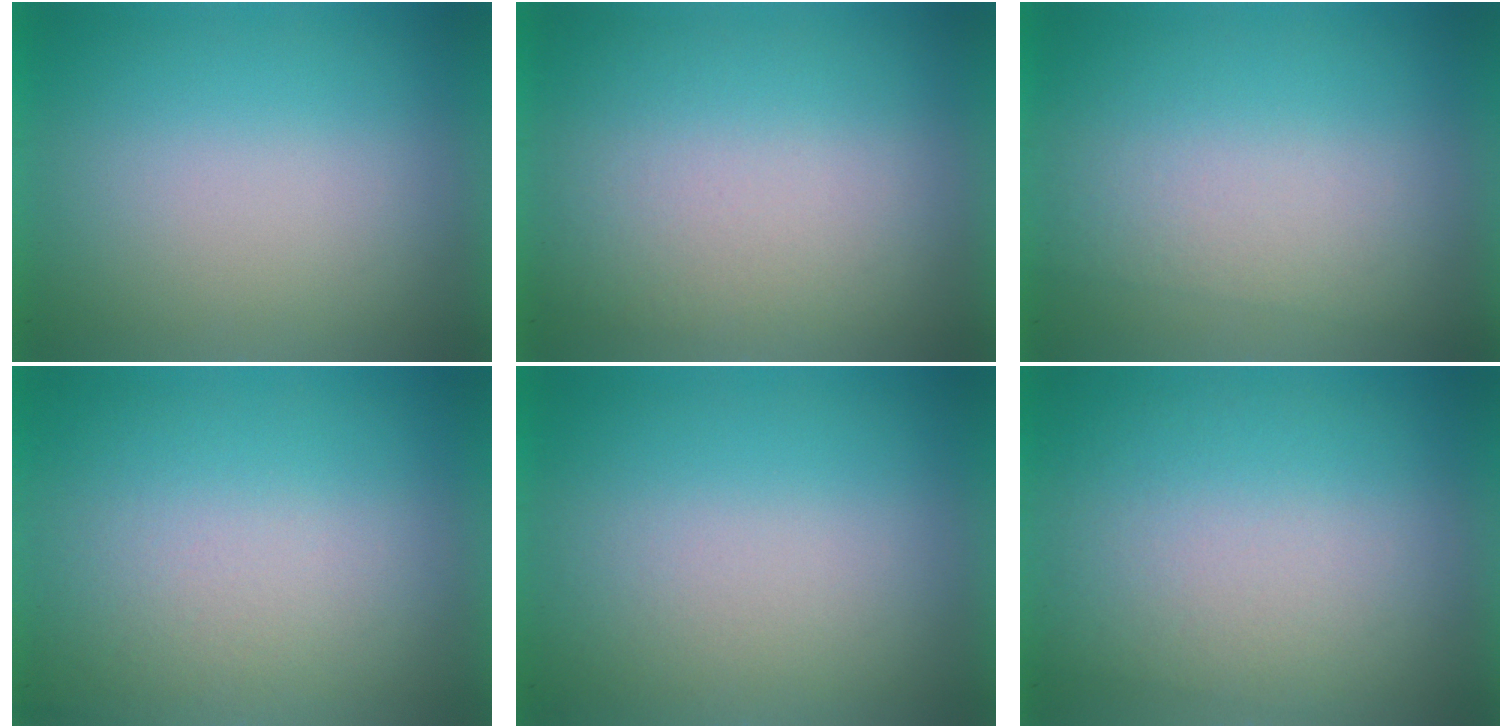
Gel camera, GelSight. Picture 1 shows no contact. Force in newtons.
{"total": 1.4}
{"total": 2.0}
{"total": 2.7}
{"total": 2.0}
{"total": 2.6}